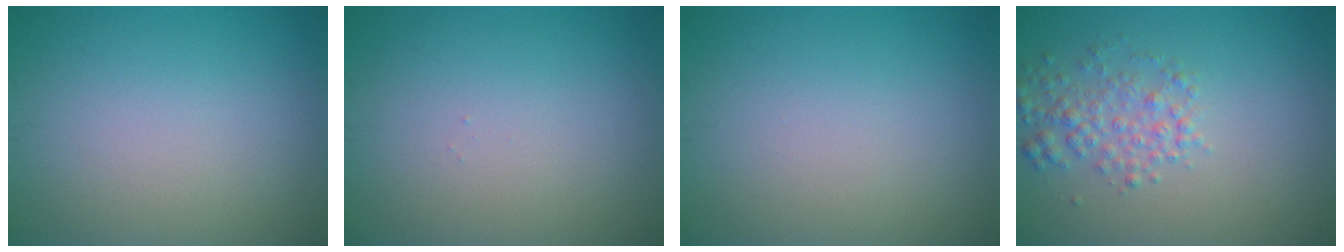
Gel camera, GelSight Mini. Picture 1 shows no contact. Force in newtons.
{"total": 0.0}
{"total": 0.0}
{"total": 2.7, "press": 2.7, "slide": 0.1}